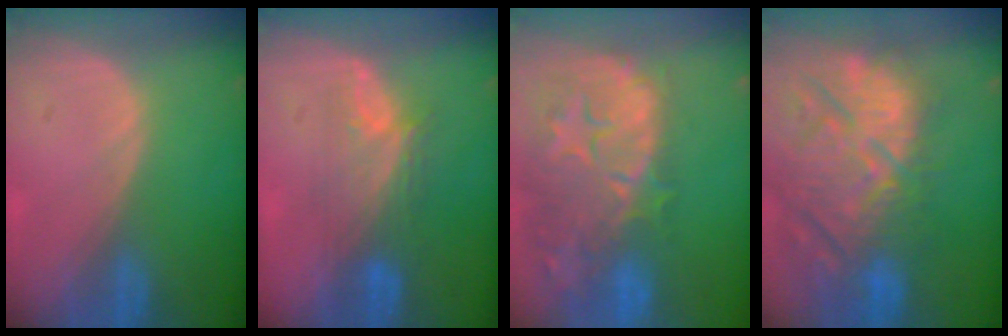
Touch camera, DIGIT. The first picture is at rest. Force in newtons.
{"total": 5.4, "press": 5.3, "slide": 1.5}
{"total": 14.8, "press": 11.8, "slide": 8.9}
{"total": 14.9, "press": 12.8, "slide": 7.7}